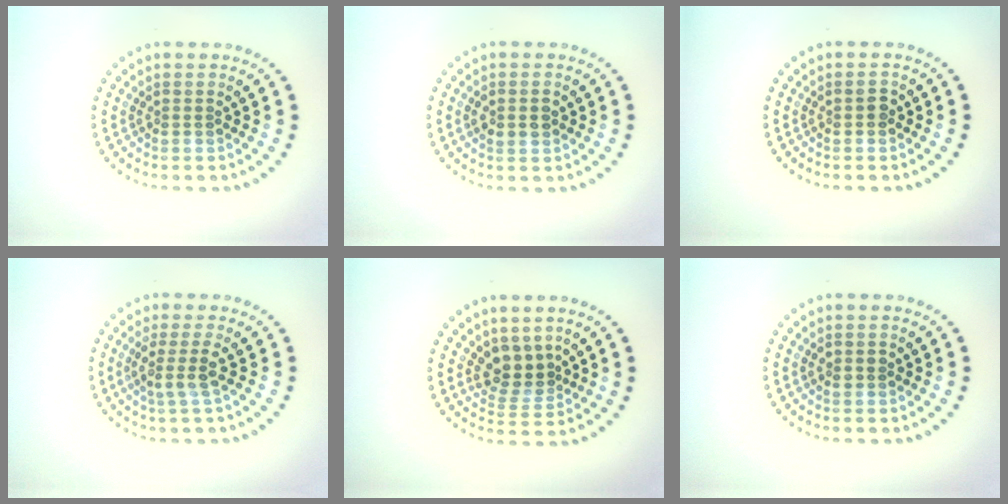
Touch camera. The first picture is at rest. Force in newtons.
{"total": 1.4, "press": 1.4, "slide": 0.0}
{"total": 1.2, "press": 1.2, "slide": 0.2}
{"total": 2.4, "press": 2.0, "slide": 1.4}
{"total": 2.9, "press": 2.4, "slide": 1.7}
{"total": 1.1, "press": 1.1, "slide": 0.2}